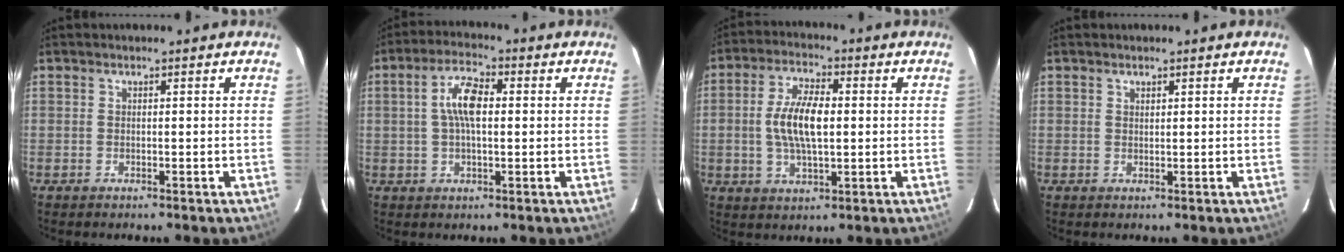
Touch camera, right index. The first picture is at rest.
{"total": 6.9, "force": [0.9, 2.7, 6.3], "torque": [-0.120, 0.015, 0.015]}
{"total": 9.4, "force": [0.2, 3.9, 8.5], "torque": [-0.167, 0.007, 0.004]}
{"total": 0.7, "force": [0.6, 0.4, 0.2], "torque": [-0.004, 0.001, 0.011]}